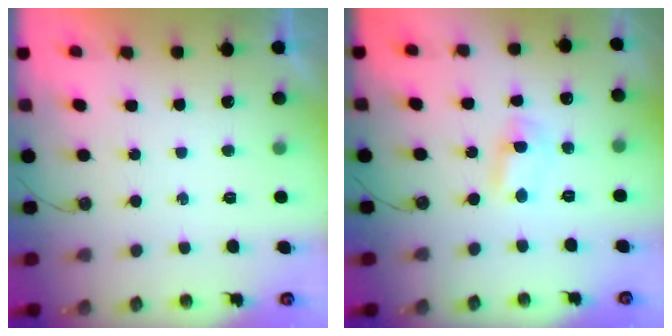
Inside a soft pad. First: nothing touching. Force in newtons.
{"total": 2.2, "press": 2.2, "slide": 0.3}